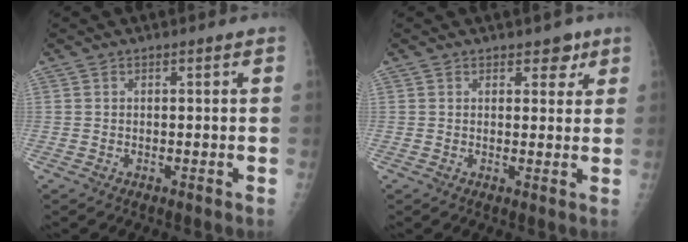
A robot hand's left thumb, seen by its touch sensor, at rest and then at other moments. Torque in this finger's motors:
{"motor_torque": [0.02, 0.16, -0.24, -0.21, 0.00]}